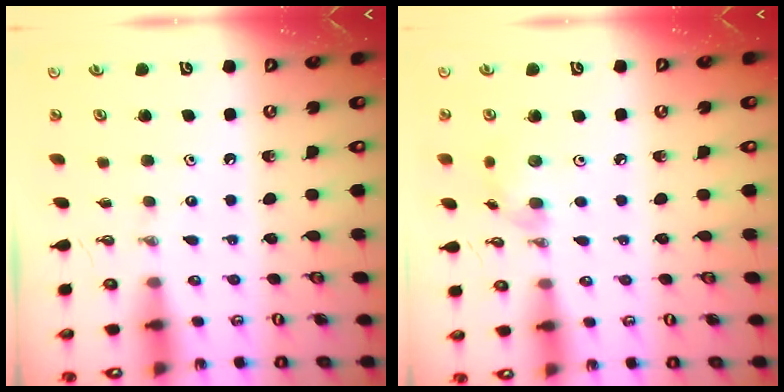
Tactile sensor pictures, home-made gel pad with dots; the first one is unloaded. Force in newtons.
{"total": 5.7, "press": 5.7, "slide": 0.8}